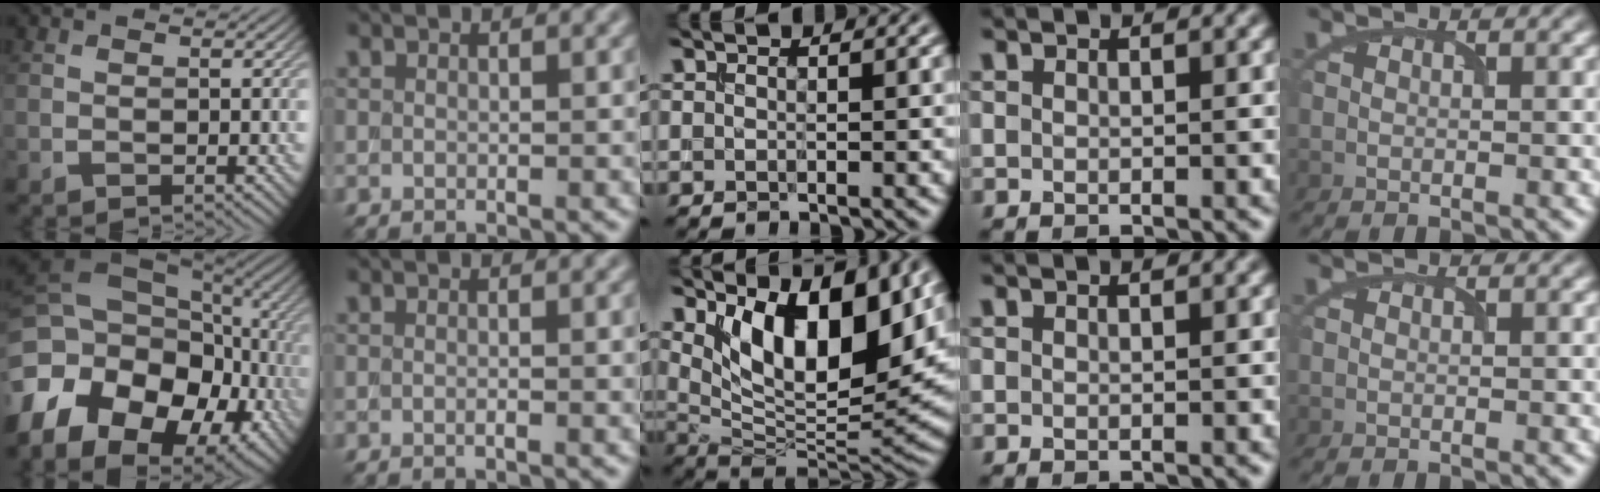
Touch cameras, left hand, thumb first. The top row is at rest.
{"thumb": {"total": 19.1, "force": [-7.1, 13.5, 11.5], "torque": [-0.247, -0.011, -0.095]}, "index": {"total": 1.1, "force": [0.0, 0.3, 1.0], "torque": [-0.012, -0.002, -0.006]}, "middle": {"total": 11.0, "force": [4.9, 4.4, 8.8], "torque": [-0.133, -0.014, 0.091]}}